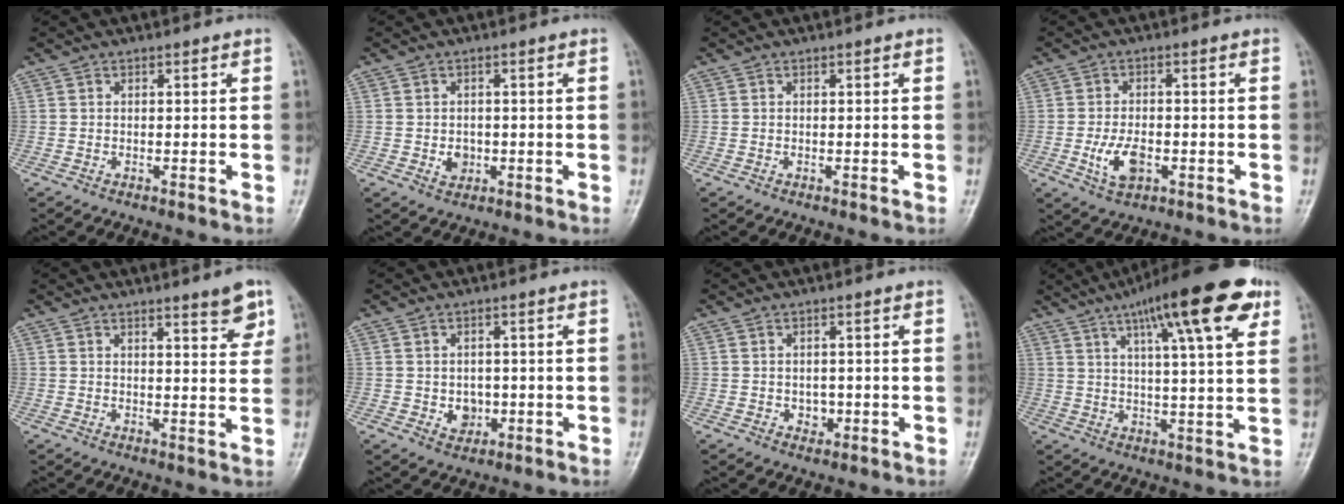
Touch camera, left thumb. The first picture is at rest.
{"total": 2.7, "force": [-0.5, 2.2, 1.4], "torque": [-0.011, 0.002, -0.002]}
{"total": 0.0}
{"total": 5.8, "force": [-1.6, 3.3, 4.5], "torque": [-0.084, 0.003, -0.026]}
{"total": 5.2, "force": [3.5, 1.0, 3.8], "torque": [-0.040, -0.023, 0.045]}
{"total": 3.7, "force": [-0.4, 3.0, 2.0], "torque": [-0.013, 0.001, 0.002]}
{"total": 2.1, "force": [-0.3, 1.8, 1.1], "torque": [-0.006, 0.002, 0.000]}
{"total": 18.4, "force": [9.5, 4.0, 15.2], "torque": [-0.213, -0.012, 0.138]}